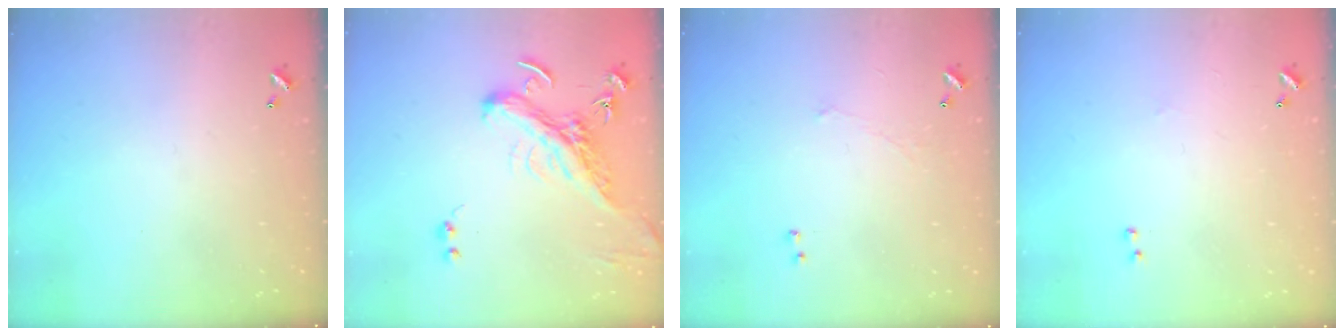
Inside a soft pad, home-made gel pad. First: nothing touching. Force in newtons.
{"total": 2.9, "press": 2.4, "slide": 1.7}
{"total": 0.9, "press": 0.7, "slide": 0.7}
{"total": 2.1, "press": 2.0, "slide": 0.7}